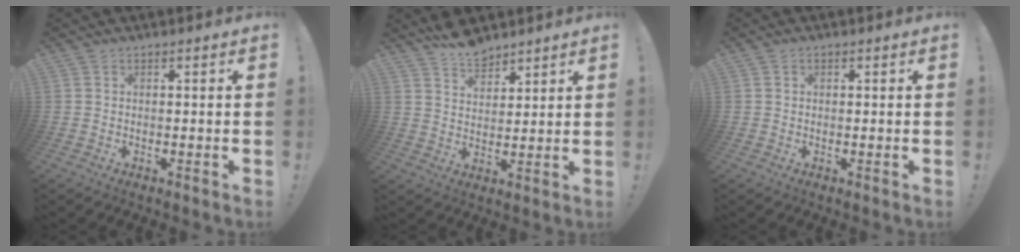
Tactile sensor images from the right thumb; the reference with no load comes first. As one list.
[{"total": 7.7, "force": [6.8, 2.8, 2.1], "torque": [-0.031, -0.049, 0.128]}, {"total": 0.5, "force": [0.2, 0.4, 0.2], "torque": [0.000, 0.000, 0.002]}]